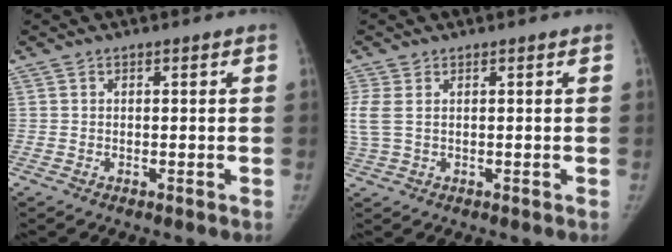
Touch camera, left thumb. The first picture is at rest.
{"total": 4.6, "force": [0.8, 2.7, 3.7], "torque": [-0.123, 0.012, 0.024]}